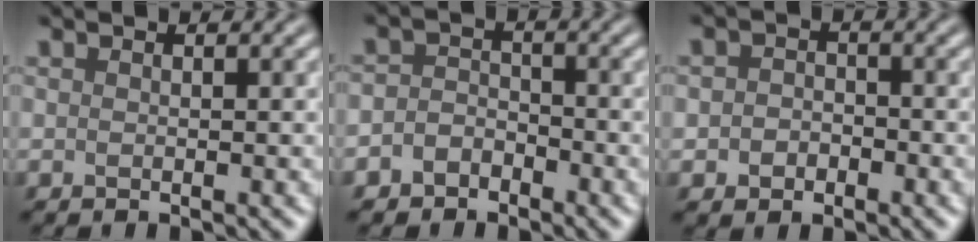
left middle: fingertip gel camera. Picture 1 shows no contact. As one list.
[{"total": 2.3, "force": [-1.5, 1.6, 0.5], "torque": [0.002, 0.008, -0.038]}, {"total": 2.1, "force": [-0.7, 1.7, 0.9], "torque": [-0.008, -0.003, -0.019]}]